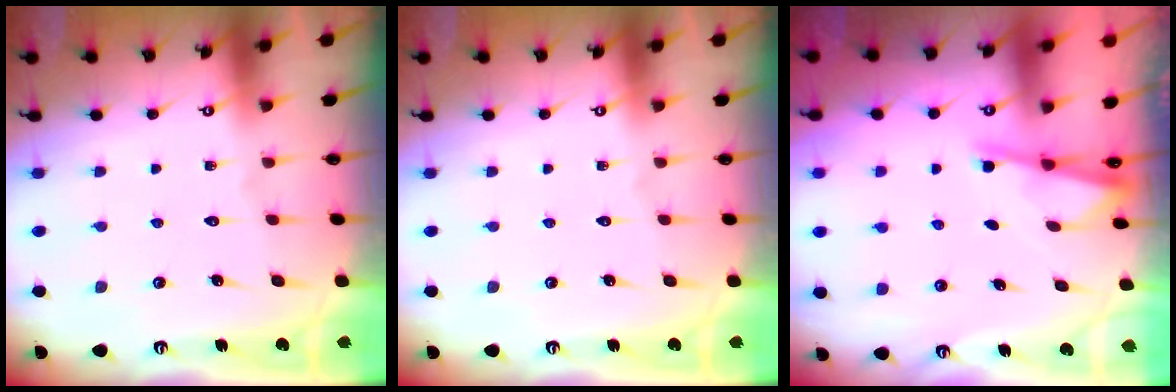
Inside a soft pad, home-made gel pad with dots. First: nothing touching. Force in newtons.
{"total": 0.0}
{"total": 2.0, "press": 2.0, "slide": 0.4}